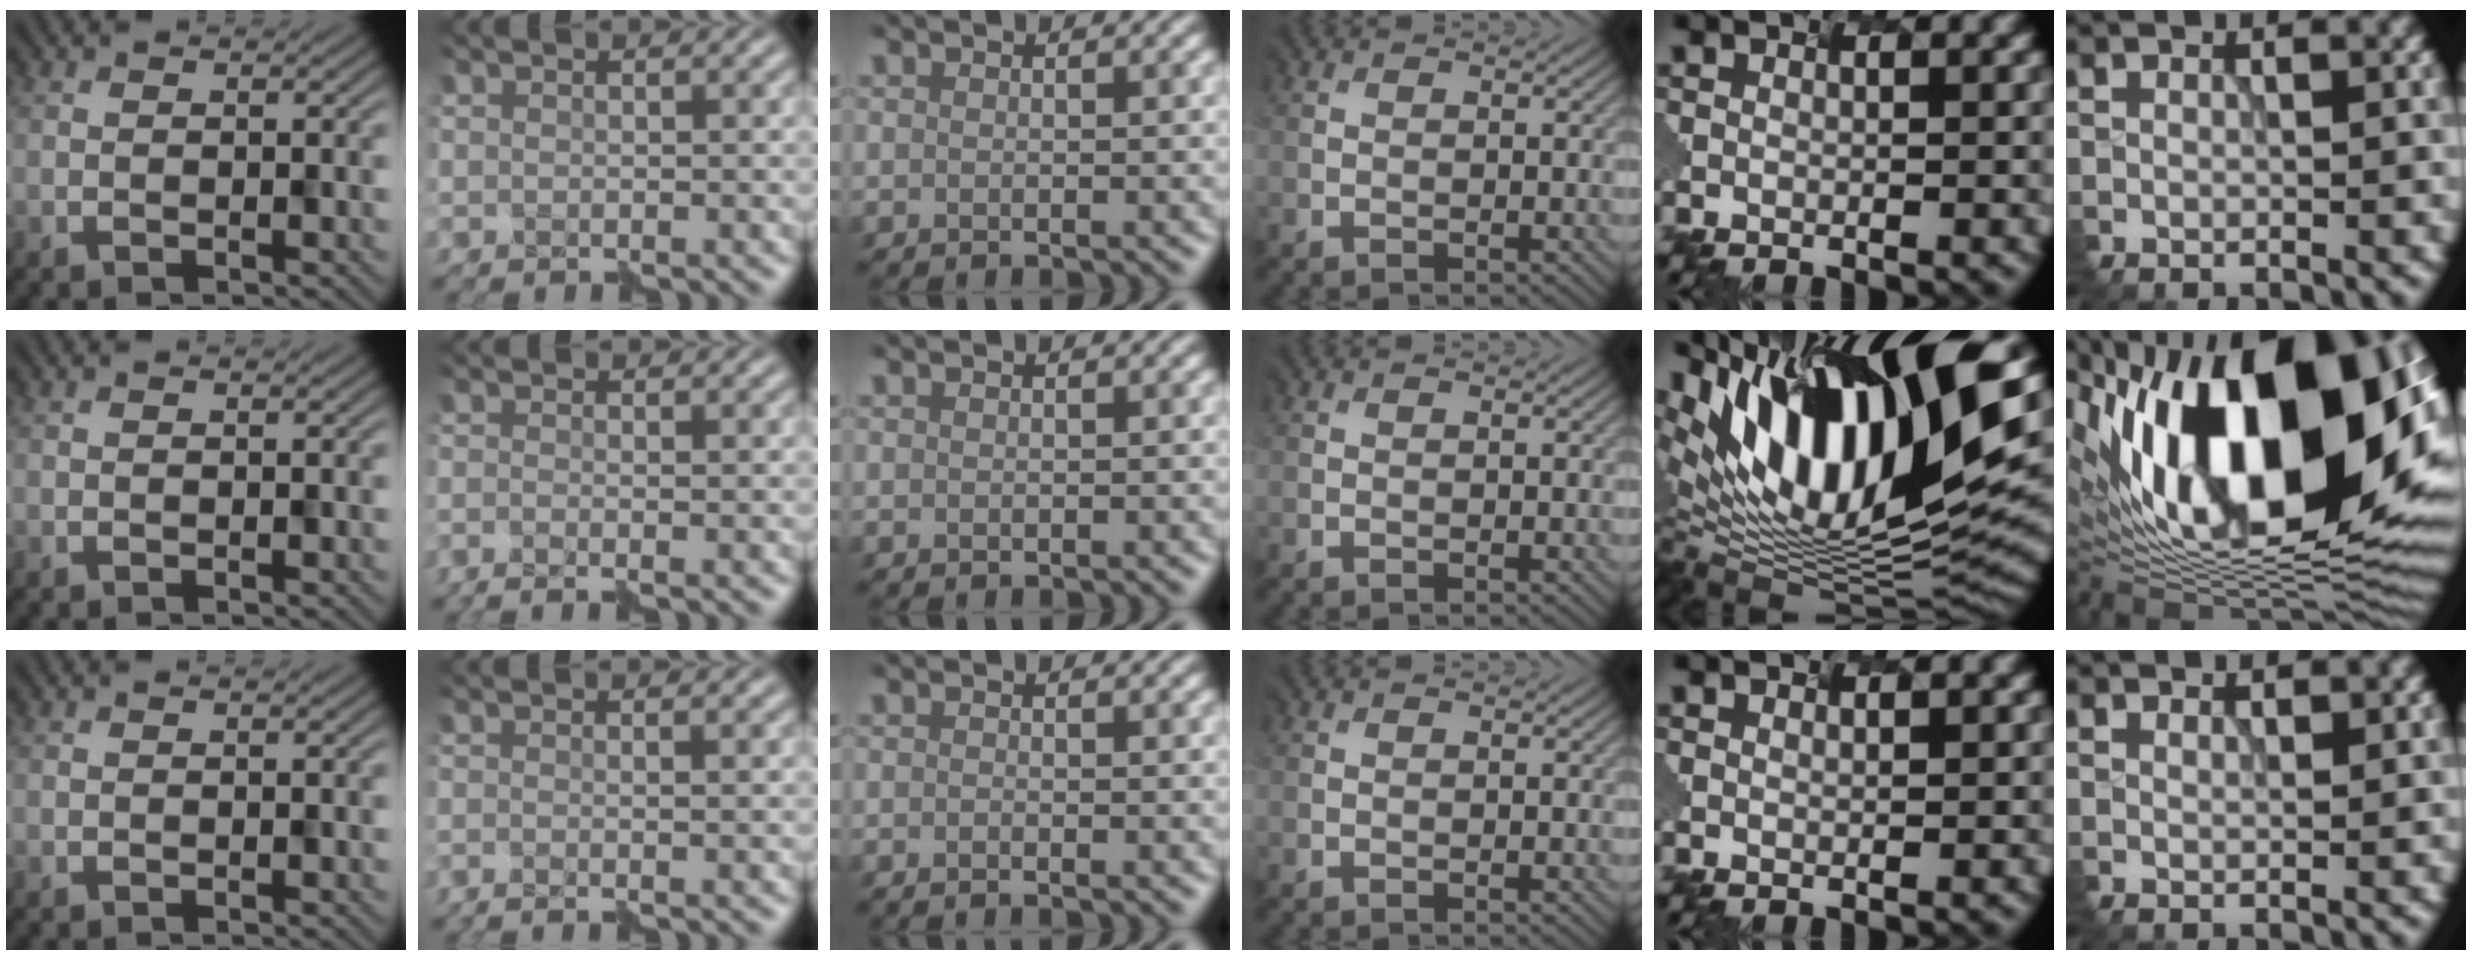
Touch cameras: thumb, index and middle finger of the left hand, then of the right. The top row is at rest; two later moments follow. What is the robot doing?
{"motion": "assemble", "object": "hinged jar"}